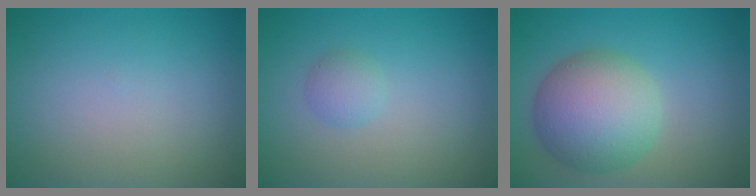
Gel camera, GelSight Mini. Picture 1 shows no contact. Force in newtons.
{"total": 1.4, "press": 1.4, "slide": 0.0}
{"total": 7.6, "press": 7.6, "slide": 0.1}